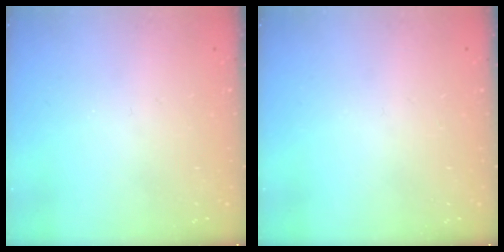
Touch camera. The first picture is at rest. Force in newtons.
{"total": 0.0}